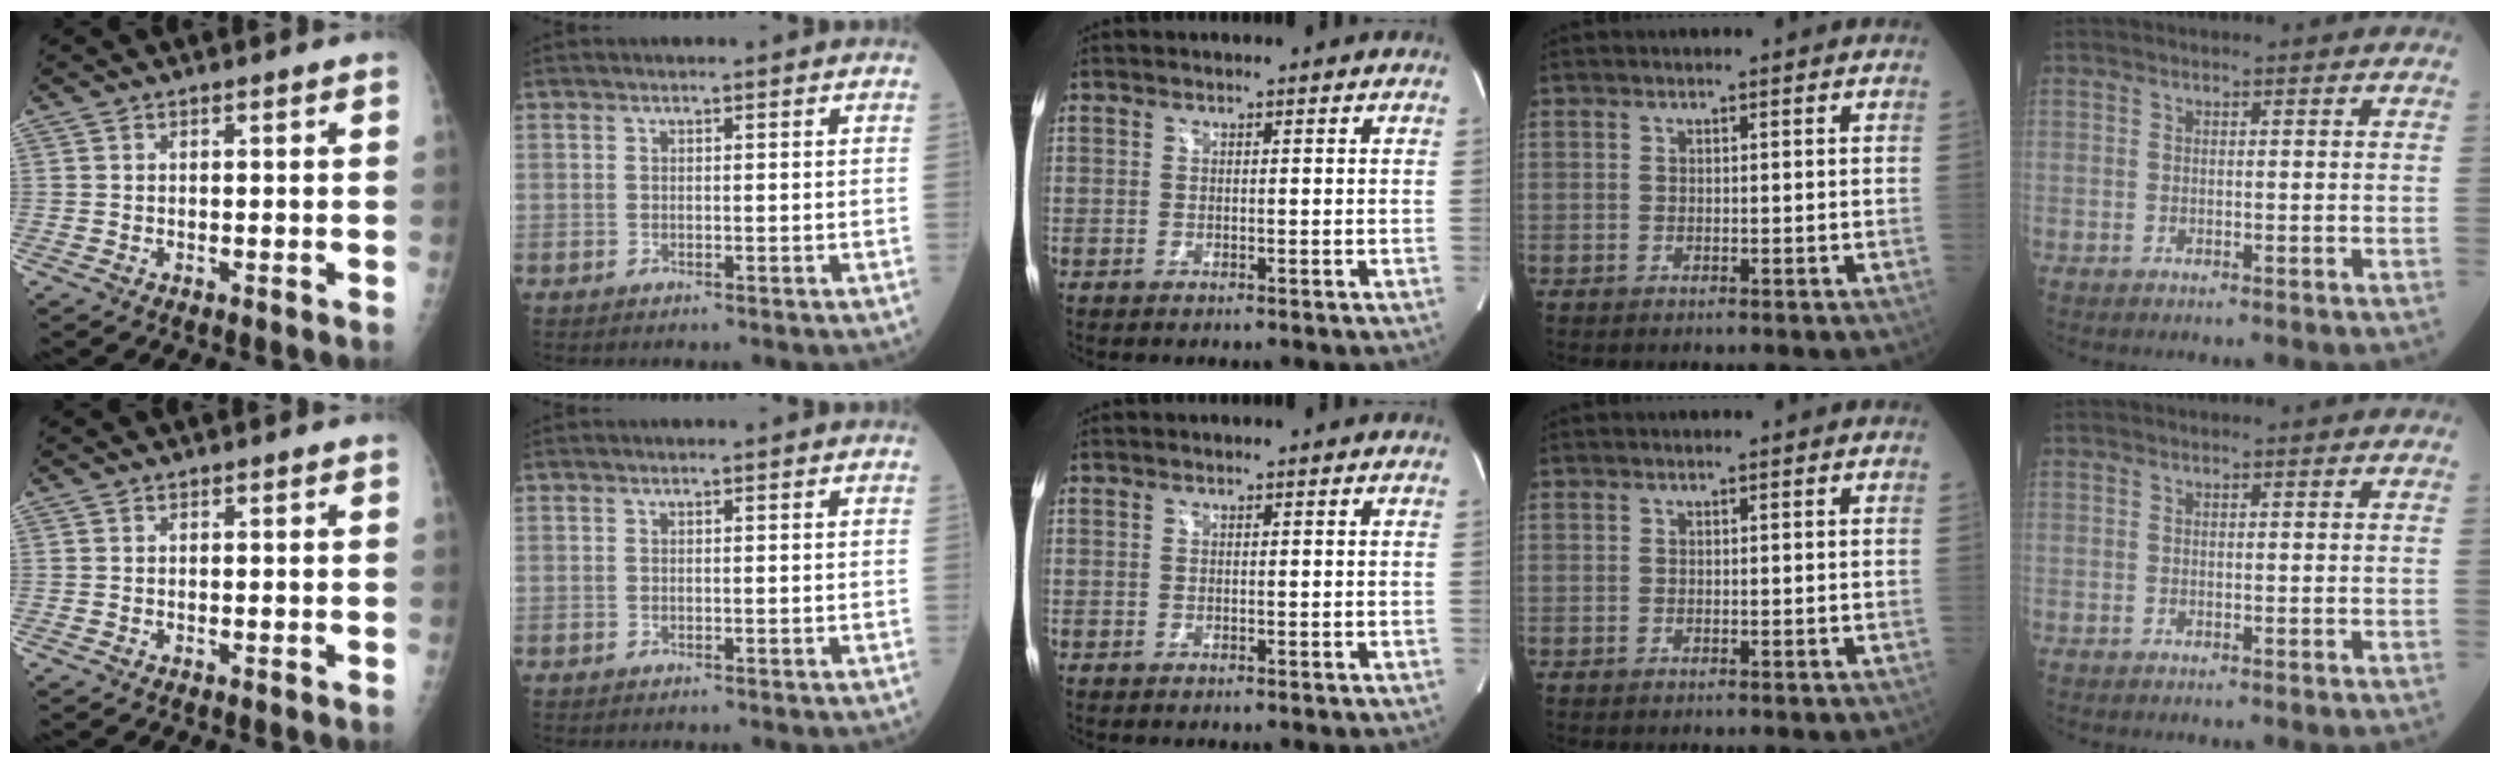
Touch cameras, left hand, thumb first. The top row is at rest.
{}